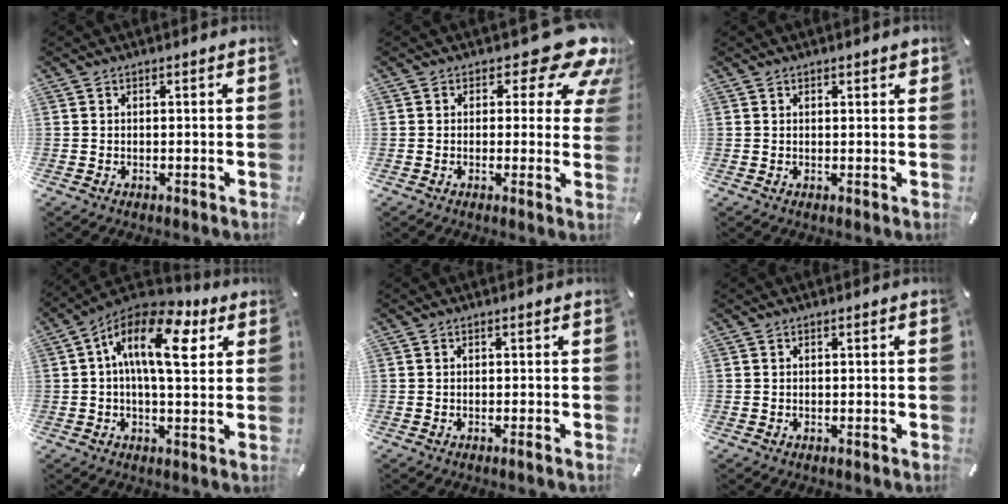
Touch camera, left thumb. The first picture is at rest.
{"total": 11.9, "force": [6.5, 5.7, 8.2], "torque": [-0.098, -0.049, 0.111]}
{"total": 1.0, "force": [0.7, 0.5, 0.5], "torque": [-0.002, -0.003, 0.011]}
{"total": 15.2, "force": [4.7, 6.8, 12.7], "torque": [-0.229, -0.017, 0.076]}
{"total": 1.1, "force": [-0.2, -0.1, 1.0], "torque": [-0.014, -0.005, -0.003]}
{"total": 0.0}